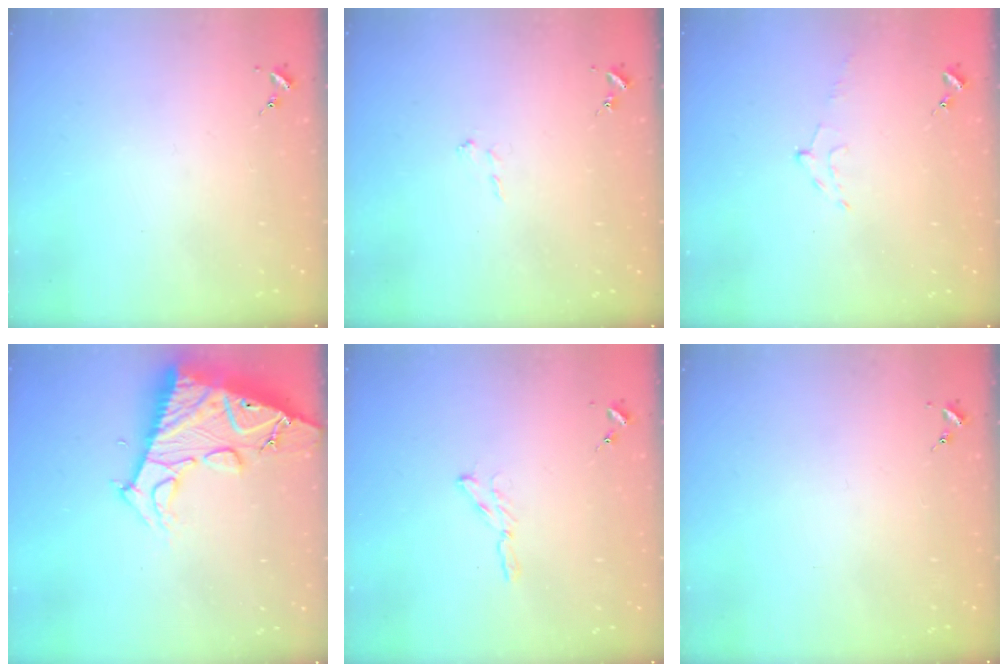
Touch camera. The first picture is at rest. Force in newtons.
{"total": 4.4, "press": 4.3, "slide": 0.7}
{"total": 5.3, "press": 5.3, "slide": 0.6}
{"total": 20.6, "press": 20.5, "slide": 2.0}
{"total": 2.9, "press": 2.9, "slide": 0.3}
{"total": 0.0}